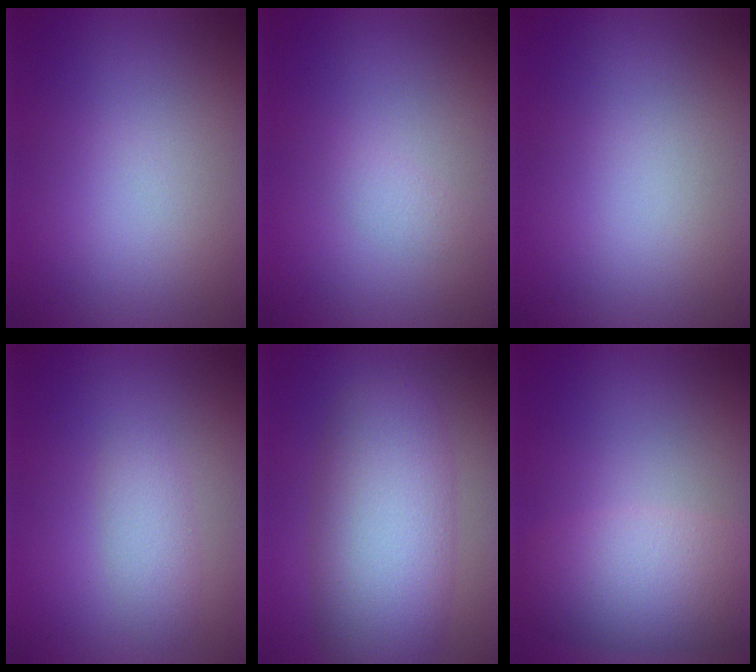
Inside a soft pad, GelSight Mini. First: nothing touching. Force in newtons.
{"total": 0.8, "press": 0.8, "slide": 0.0}
{"total": 0.0}
{"total": 1.7, "press": 1.7, "slide": 0.1}
{"total": 8.0, "press": 8.0, "slide": 0.5}
{"total": 5.6, "press": 5.5, "slide": 0.4}